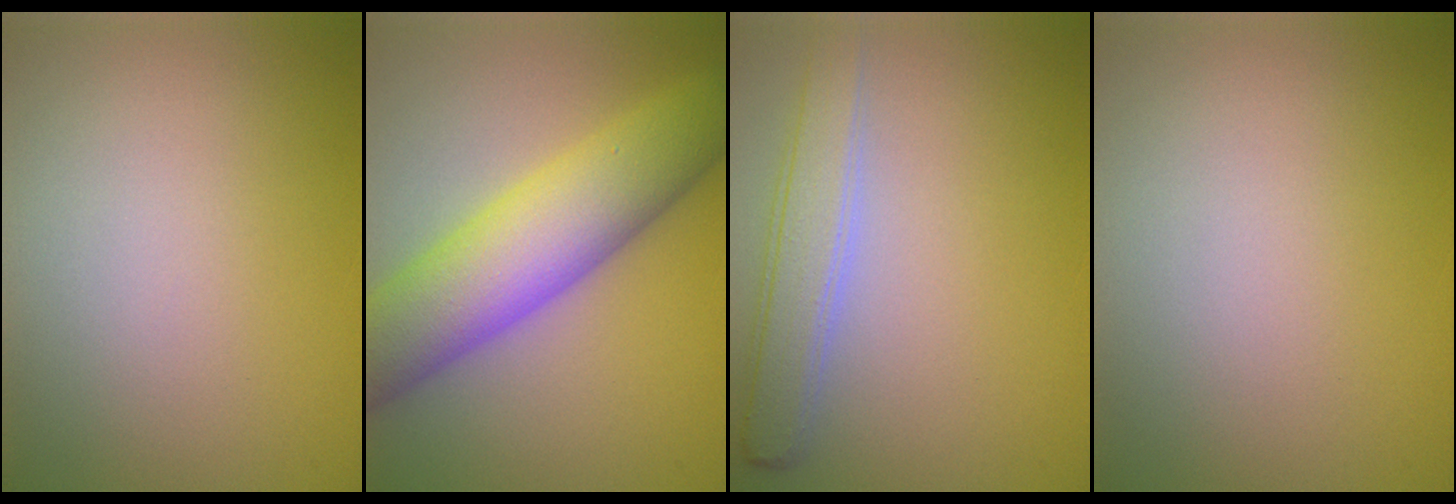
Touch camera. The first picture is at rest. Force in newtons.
{"total": 9.4, "press": 9.4, "slide": 0.2}
{"total": 3.5, "press": 3.5, "slide": 0.2}
{"total": 0.0}